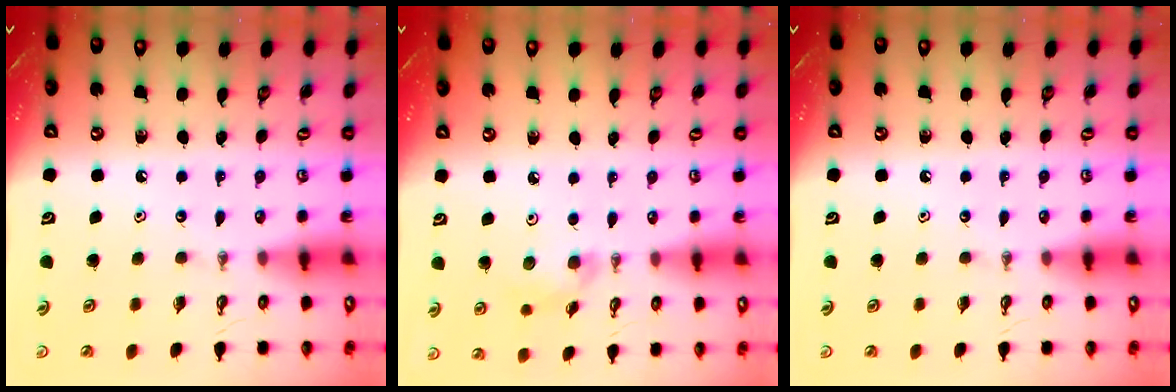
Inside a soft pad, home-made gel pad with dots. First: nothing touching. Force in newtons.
{"total": 6.8, "press": 6.4, "slide": 2.1}
{"total": 0.0}